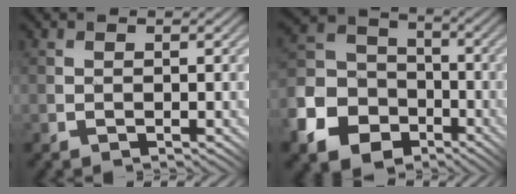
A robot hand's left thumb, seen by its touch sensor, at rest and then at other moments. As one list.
[{"total": 12.5, "force": [-5.8, 9.4, 5.8], "torque": [-0.179, -0.031, -0.116]}]